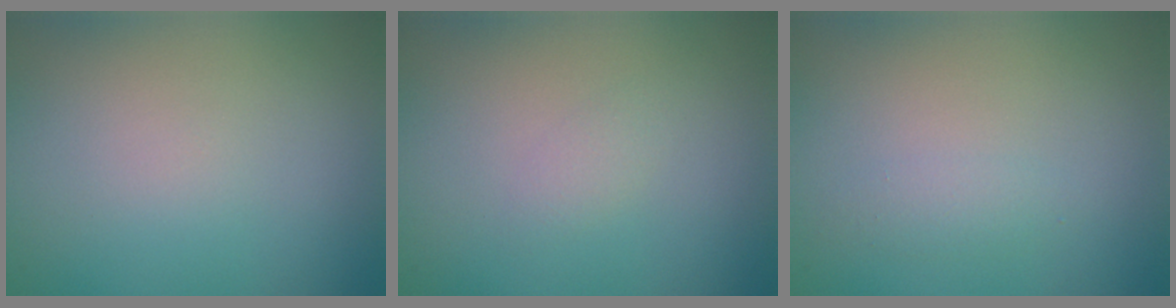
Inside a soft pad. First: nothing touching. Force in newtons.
{"total": 0.7, "press": 0.7, "slide": 0.0}
{"total": 0.9, "press": 0.9, "slide": 0.0}